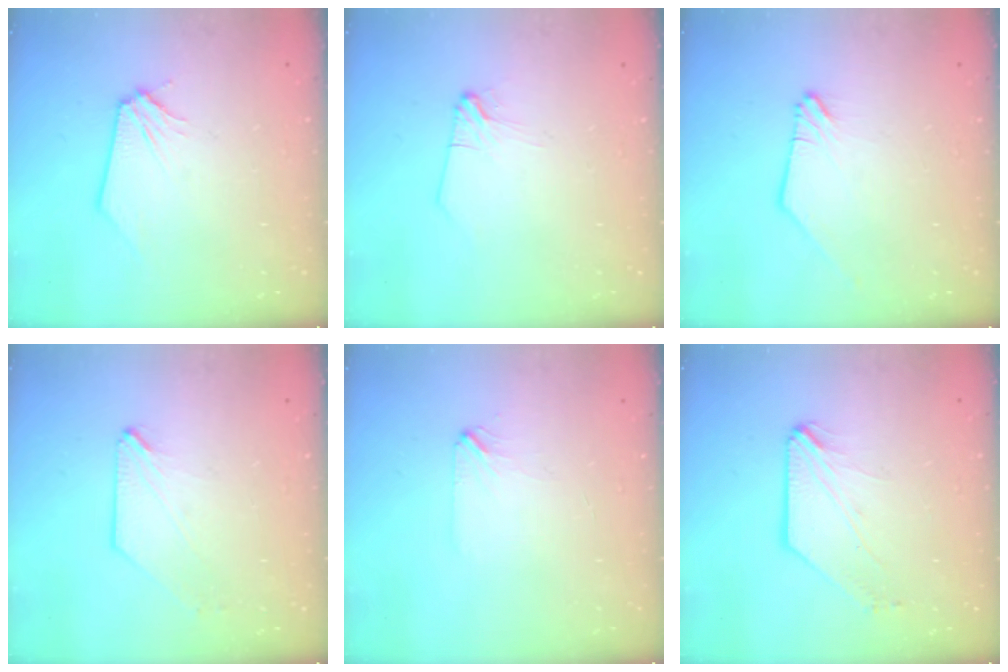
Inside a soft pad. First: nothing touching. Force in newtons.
{"total": 2.5, "press": 2.5, "slide": 0.5}
{"total": 0.0}
{"total": 1.3, "press": 1.3, "slide": 0.3}
{"total": 1.9, "press": 1.8, "slide": 0.3}
{"total": 1.6, "press": 1.6, "slide": 0.4}